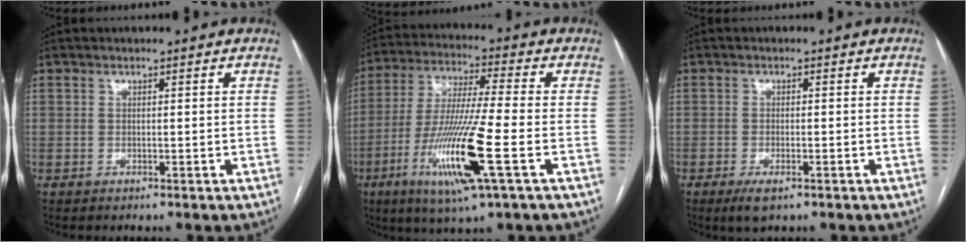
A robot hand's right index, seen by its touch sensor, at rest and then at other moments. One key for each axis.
{"total": 15.8, "fx": -5.4, "fy": 0.1, "fz": 14.8, "tx": -0.303, "ty": -0.024, "tz": -0.102}
{"total": 3.3, "fx": -2.0, "fy": 0.9, "fz": 2.5, "tx": -0.049, "ty": -0.004, "tz": -0.030}